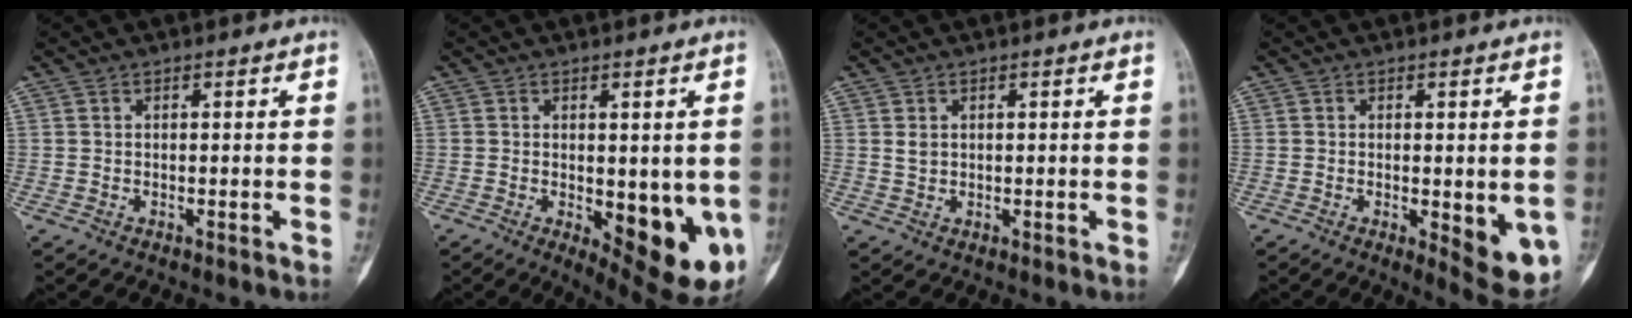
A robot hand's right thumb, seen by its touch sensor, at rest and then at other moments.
{"total": 13.0, "force": [-2.8, 5.3, 11.6], "torque": [-0.128, -0.023, -0.020]}
{"total": 1.4, "force": [0.5, 1.0, 0.8], "torque": [-0.011, -0.003, 0.014]}
{"total": 8.5, "force": [-2.0, 3.1, 7.7], "torque": [-0.088, -0.017, -0.019]}